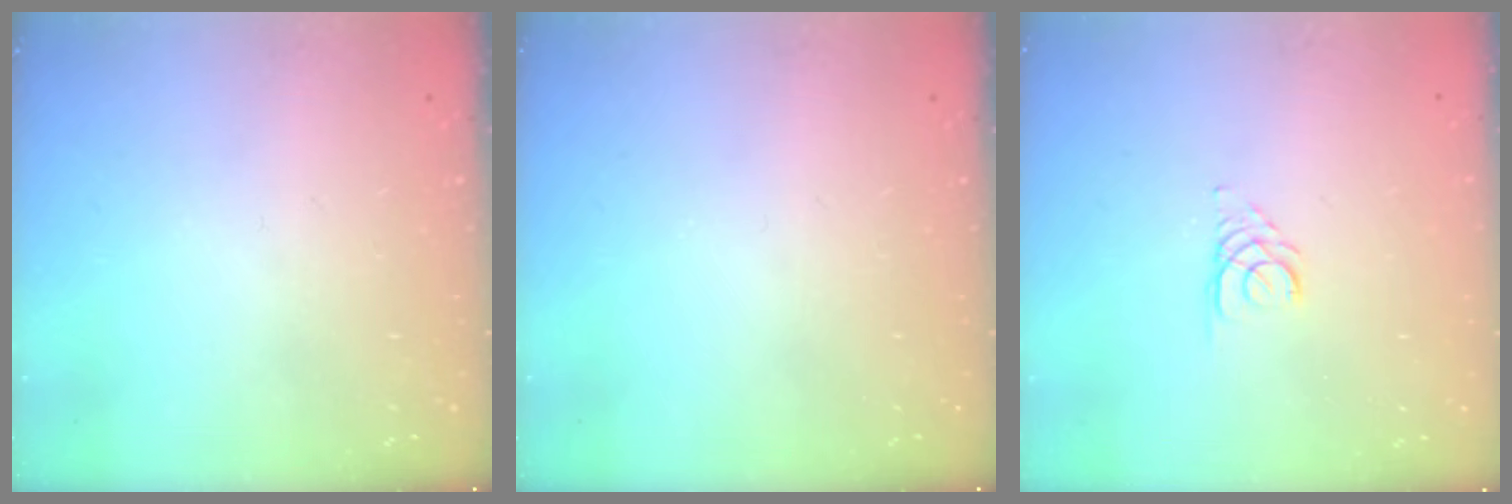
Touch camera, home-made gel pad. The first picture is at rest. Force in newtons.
{"total": 0.0}
{"total": 2.6, "press": 2.6, "slide": 0.2}